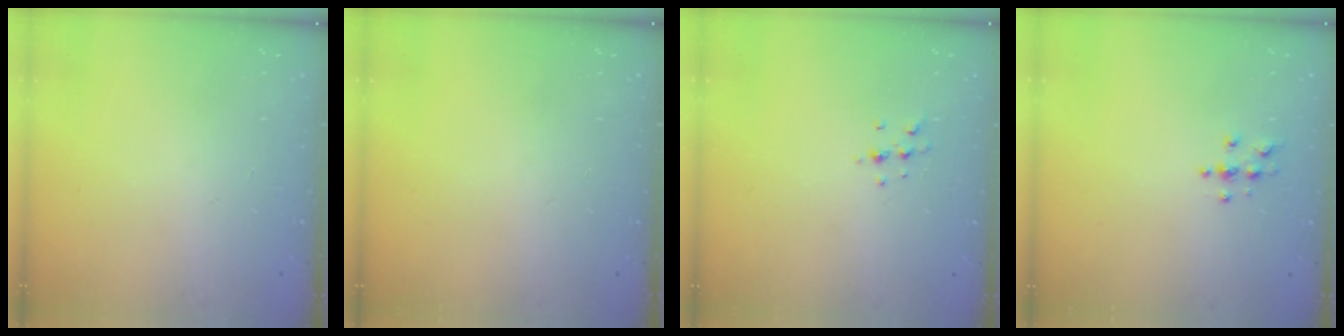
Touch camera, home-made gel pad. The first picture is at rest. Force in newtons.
{"total": 0.0}
{"total": 5.3, "press": 5.1, "slide": 1.5}
{"total": 3.9, "press": 3.8, "slide": 0.4}